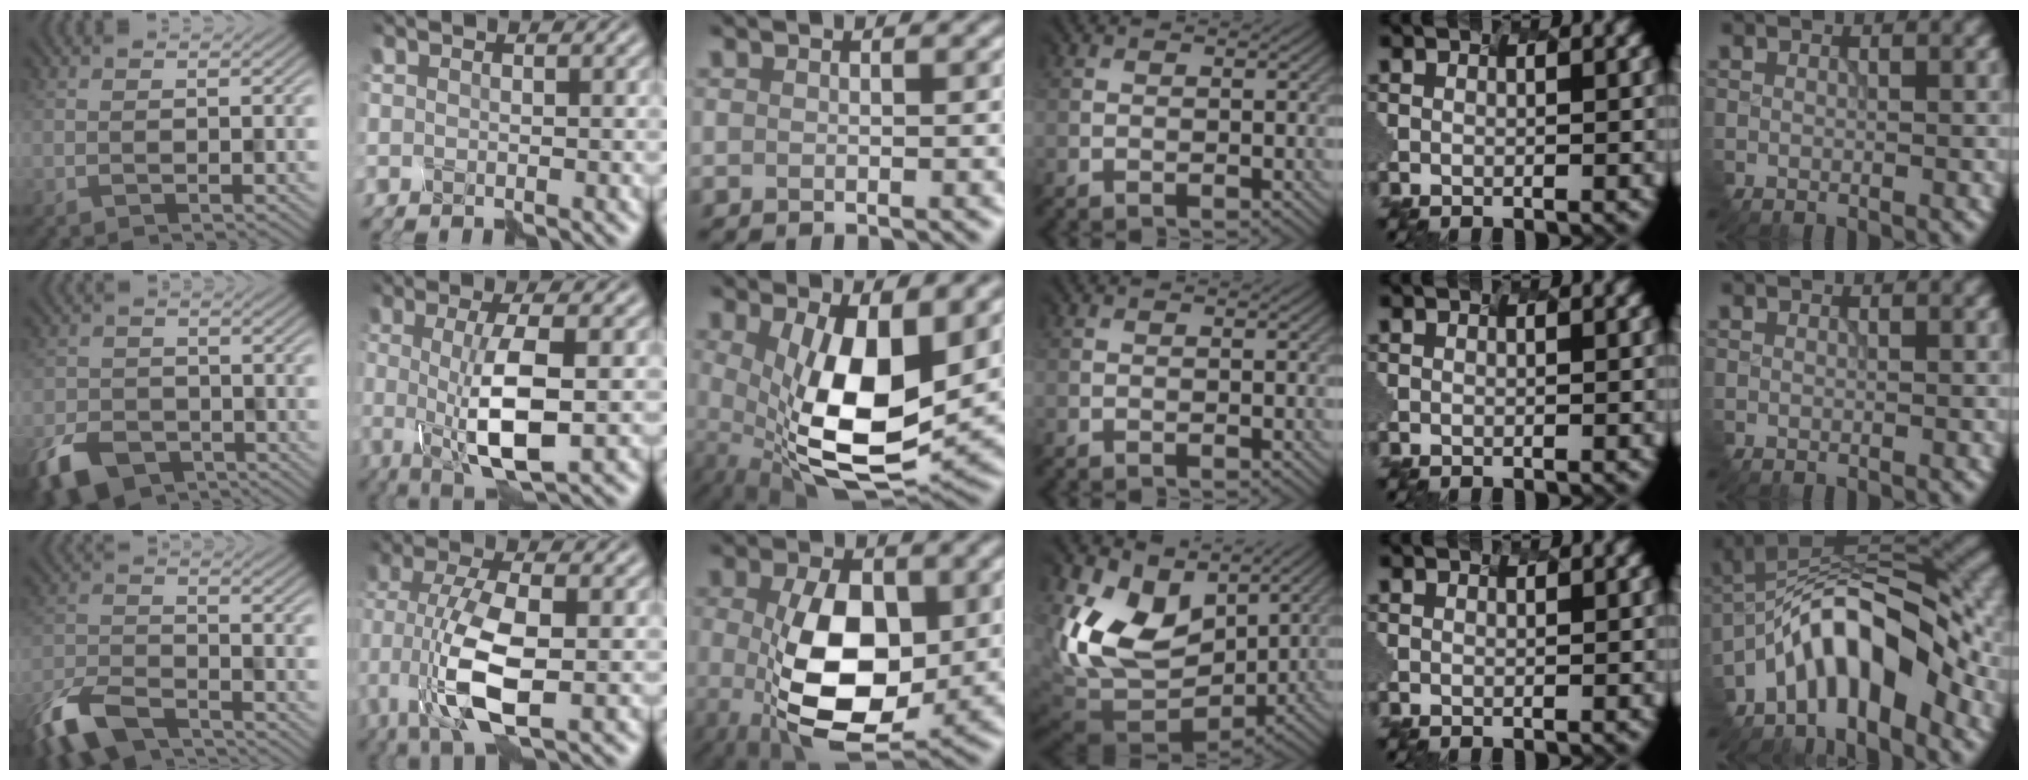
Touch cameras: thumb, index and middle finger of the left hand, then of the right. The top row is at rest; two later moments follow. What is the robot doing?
{"motion": "disassemble", "object": "markers"}